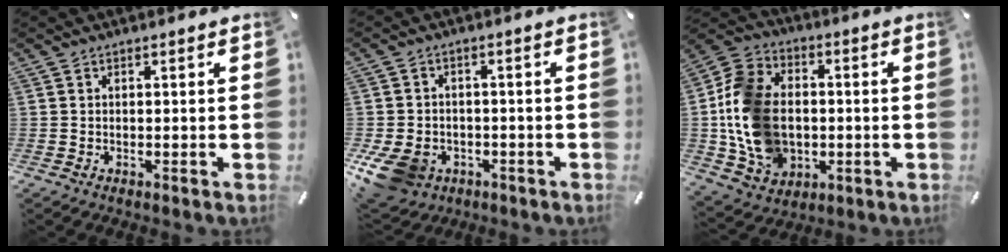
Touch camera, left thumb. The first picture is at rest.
{"total": 9.3, "force": [-4.2, 7.1, 4.2], "torque": [-0.107, 0.026, -0.075]}
{"total": 16.3, "force": [-1.4, 13.2, 9.5], "torque": [-0.221, 0.022, -0.022]}